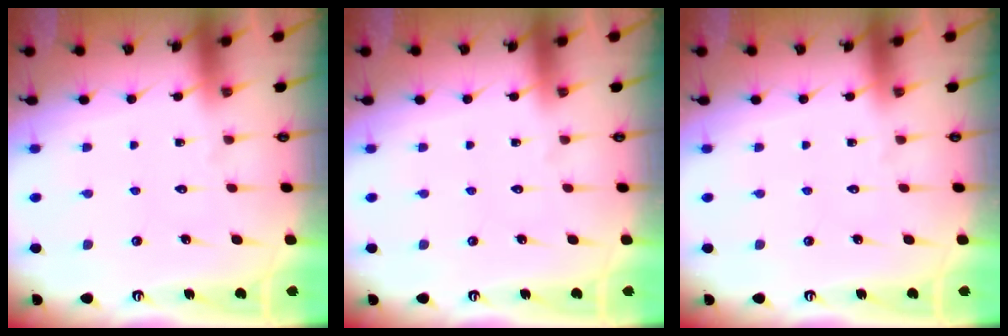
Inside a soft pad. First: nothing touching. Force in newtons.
{"total": 0.0}
{"total": 0.0}